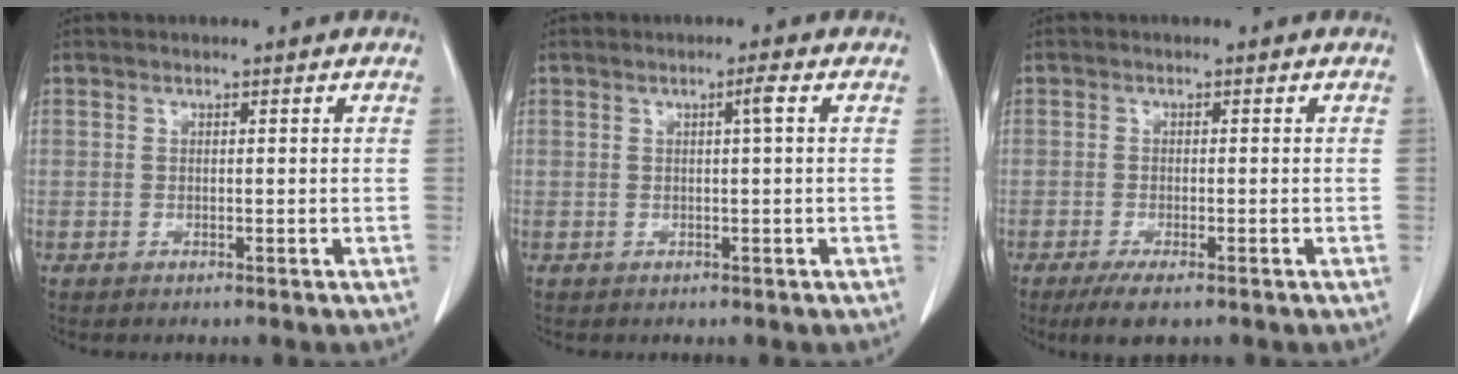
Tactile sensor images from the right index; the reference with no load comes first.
{"total": 1.3, "force": [0.3, -0.3, 1.3], "torque": [-0.021, 0.002, 0.005]}
{"total": 4.2, "force": [-2.8, 1.0, 3.0], "torque": [-0.051, -0.010, -0.044]}